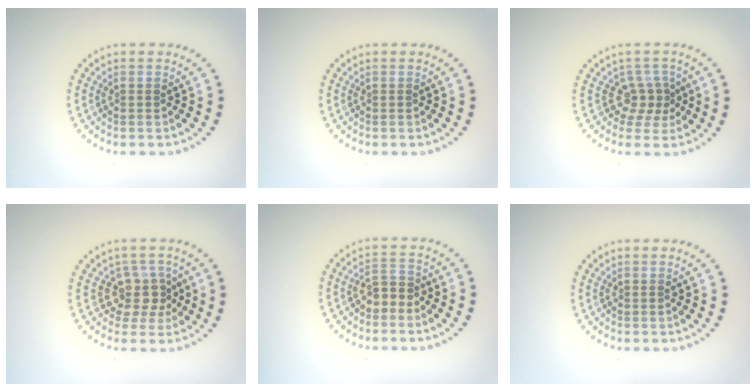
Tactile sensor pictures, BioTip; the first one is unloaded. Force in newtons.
{"total": 0.0}
{"total": 2.4, "press": 1.7, "slide": 1.7}
{"total": 2.7, "press": 2.1, "slide": 1.7}
{"total": 2.0, "press": 1.8, "slide": 0.8}
{"total": 0.0}